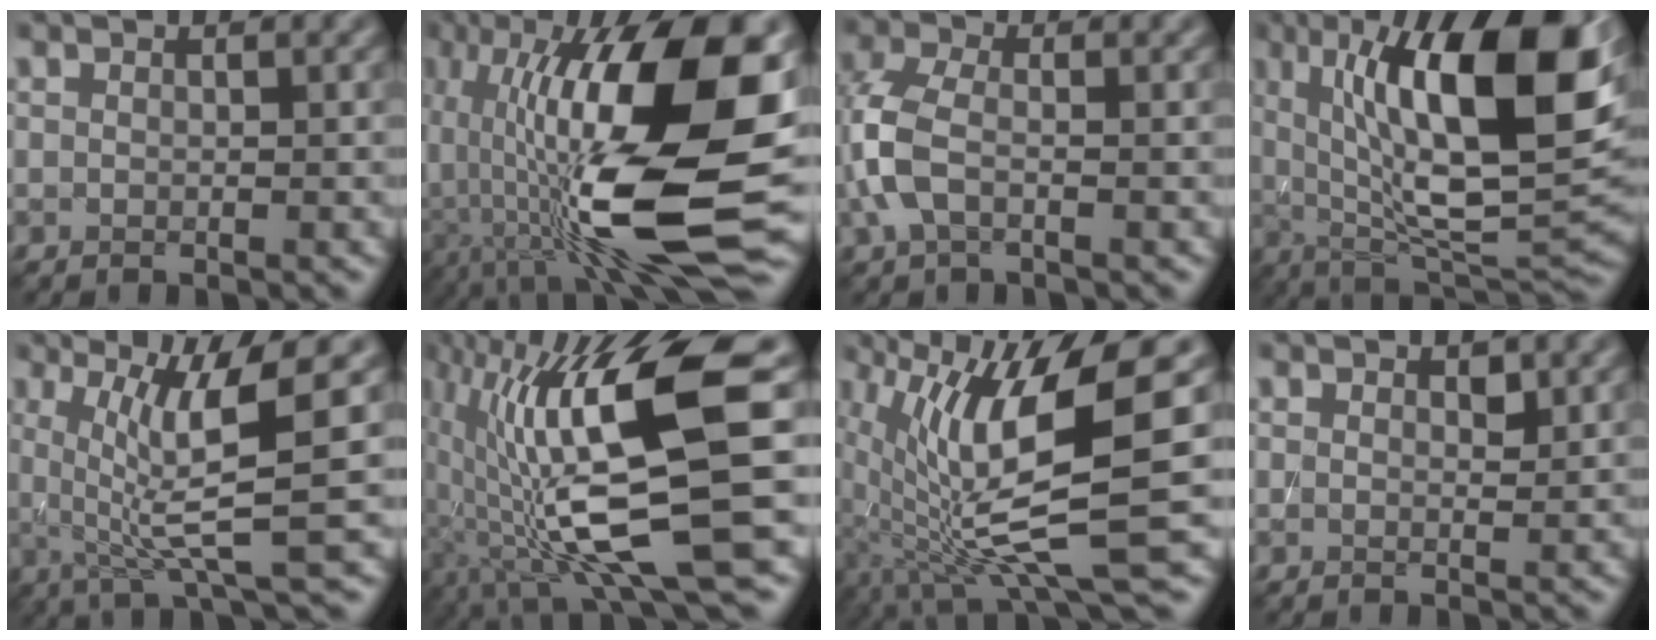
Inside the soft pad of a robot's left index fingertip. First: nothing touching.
{"total": 15.8, "force": [-2.1, 4.7, 14.9], "torque": [-0.248, 0.019, -0.041]}
{"total": 4.3, "force": [-1.0, 2.3, 3.5], "torque": [-0.094, 0.007, -0.031]}
{"total": 15.8, "force": [4.5, 5.1, 14.3], "torque": [-0.221, 0.001, 0.068]}
{"total": 7.4, "force": [1.2, 1.1, 7.2], "torque": [-0.122, -0.004, 0.025]}
{"total": 13.9, "force": [-0.4, 2.8, 13.6], "torque": [-0.237, 0.005, -0.006]}
{"total": 12.6, "force": [0.4, 3.2, 12.2], "torque": [-0.232, -0.018, 0.020]}
{"total": 0.8, "force": [0.5, 0.4, 0.6], "torque": [-0.008, -0.004, 0.008]}